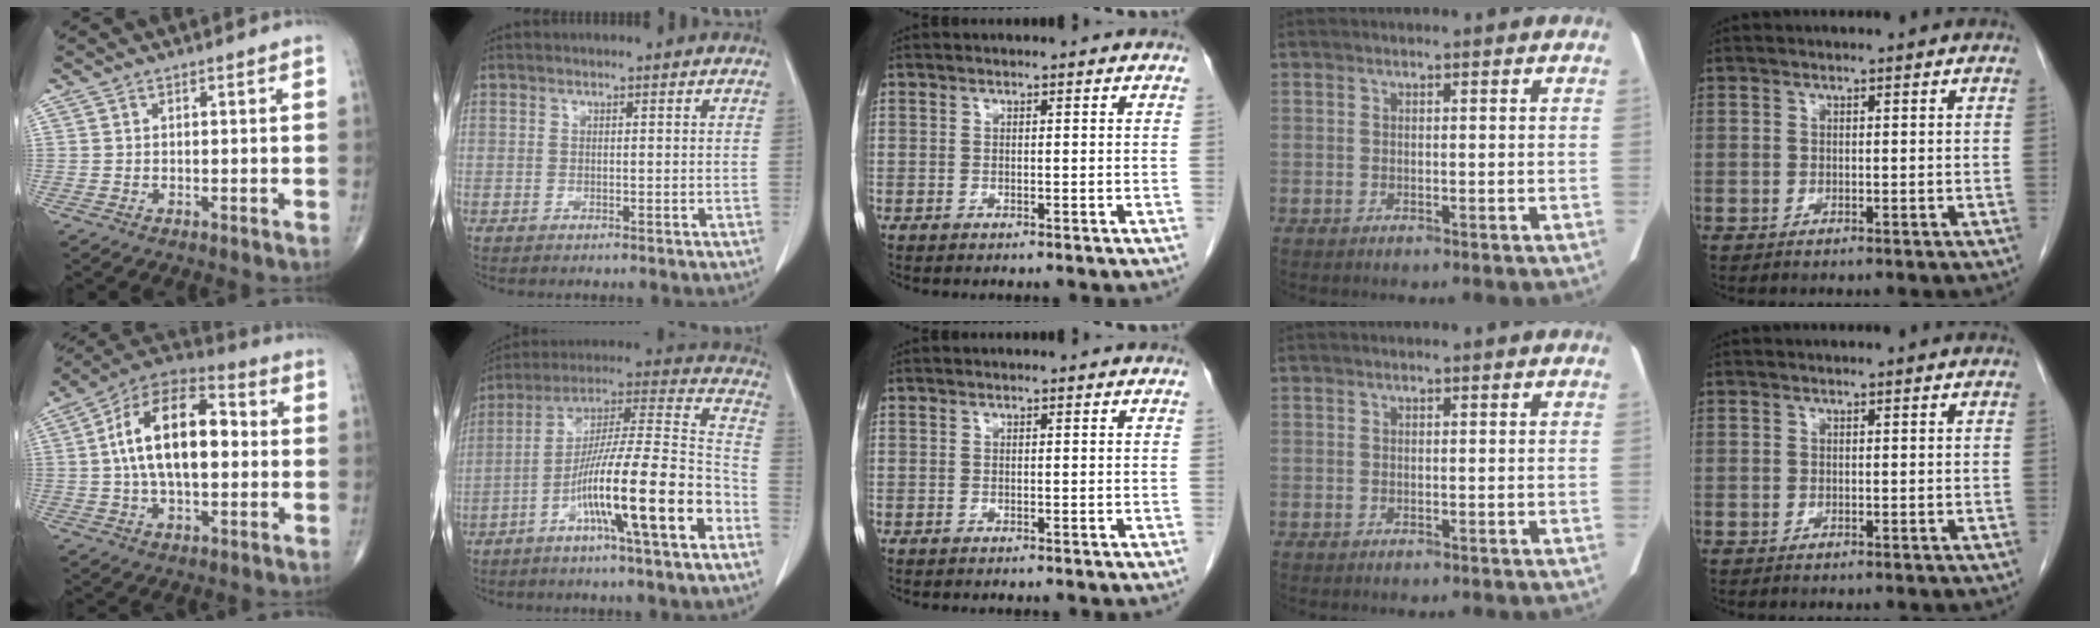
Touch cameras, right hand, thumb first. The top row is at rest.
{"thumb": {"total": 18.5, "force": [1.4, 9.7, 15.7], "torque": [-0.257, 0.032, 0.015]}, "index": {"total": 19.0, "force": [-8.2, 0.6, 17.1], "torque": [-0.287, -0.003, -0.143]}}